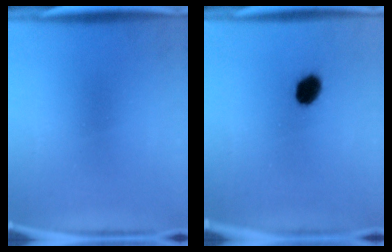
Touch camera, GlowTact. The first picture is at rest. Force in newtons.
{"total": 5.1}